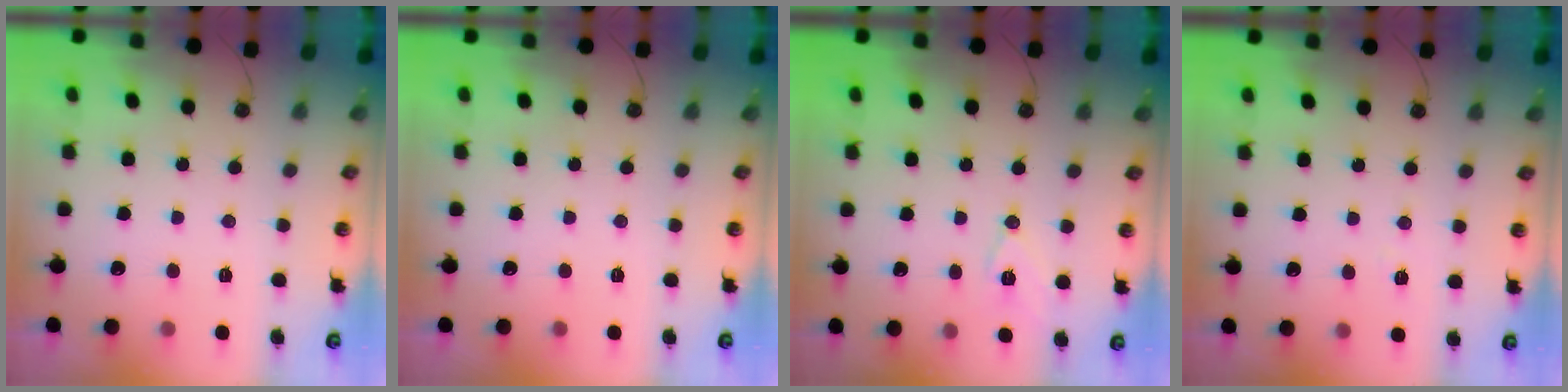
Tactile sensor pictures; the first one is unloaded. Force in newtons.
{"total": 0.0}
{"total": 8.4, "press": 7.5, "slide": 3.8}
{"total": 4.7, "press": 4.6, "slide": 1.2}